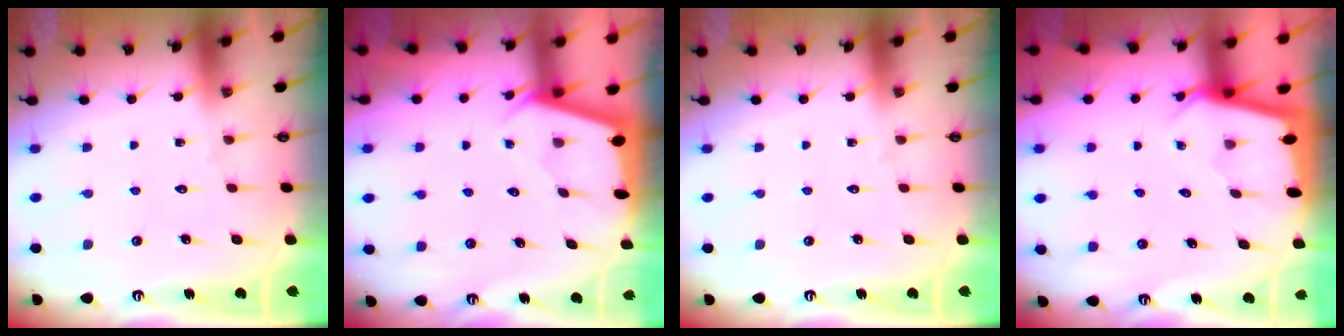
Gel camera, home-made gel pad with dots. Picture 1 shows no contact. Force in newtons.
{"total": 2.1, "press": 2.1, "slide": 0.4}
{"total": 0.0}
{"total": 2.4, "press": 2.4, "slide": 0.1}